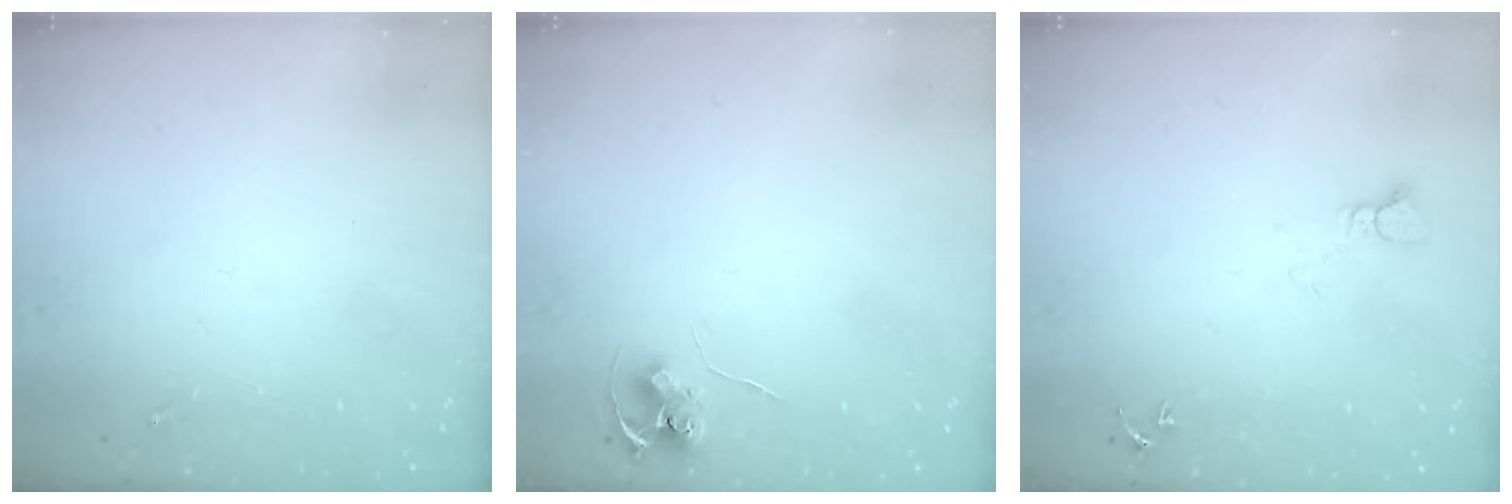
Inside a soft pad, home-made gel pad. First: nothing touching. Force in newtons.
{"total": 6.9, "press": 6.9, "slide": 0.5}
{"total": 4.2, "press": 4.1, "slide": 0.4}